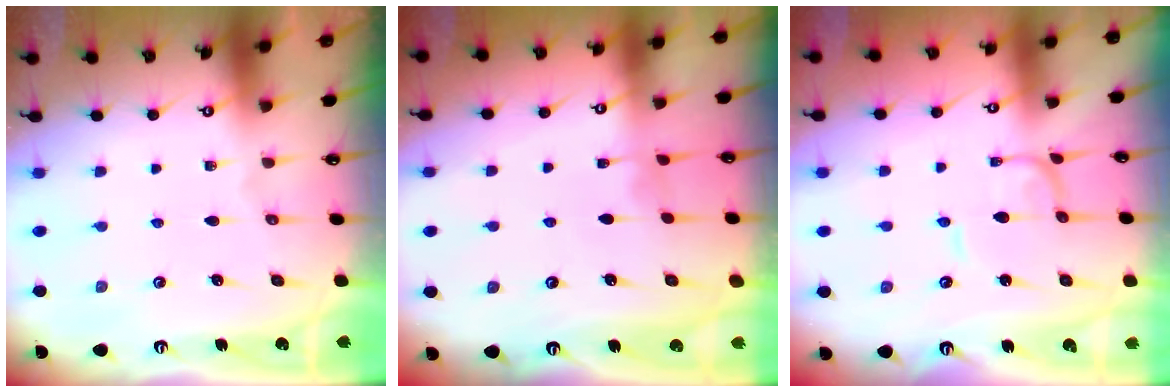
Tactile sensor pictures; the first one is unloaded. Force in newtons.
{"total": 3.7, "press": 3.7, "slide": 0.2}
{"total": 1.8, "press": 1.8, "slide": 0.1}